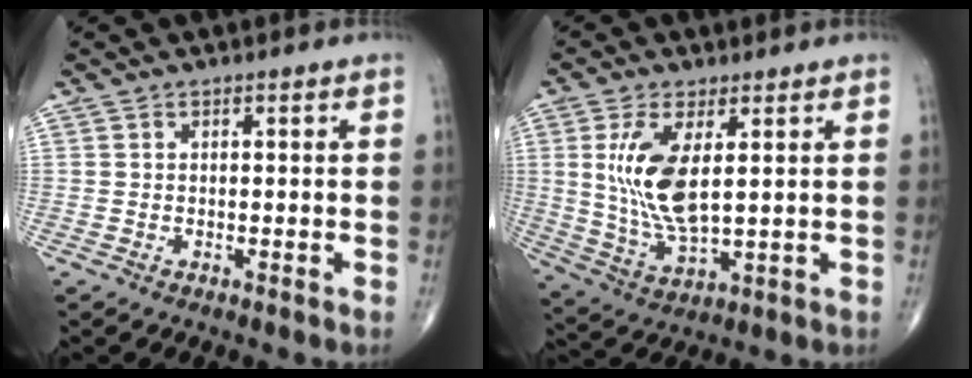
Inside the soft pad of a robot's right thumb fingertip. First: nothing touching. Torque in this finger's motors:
{"motor_torque": [1.21, 1.05, 1.37, -0.10, 0.56]}